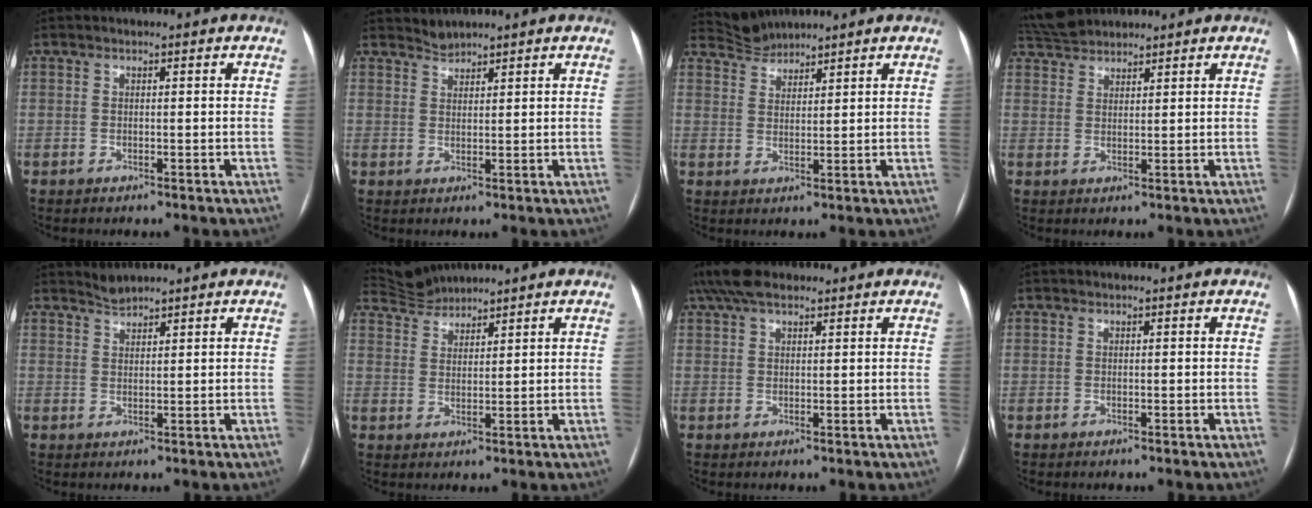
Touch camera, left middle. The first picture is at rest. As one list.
[{"total": 1.7, "force": [1.6, 0.0, -0.4], "torque": [0.003, 0.005, 0.034]}, {"total": 4.2, "force": [4.1, 0.4, -0.7], "torque": [0.006, 0.013, 0.083]}, {"total": 5.3, "force": [5.1, 1.1, 0.7], "torque": [-0.020, 0.030, 0.098]}, {"total": 1.8, "force": [1.7, -0.1, -0.2], "torque": [-0.001, 0.004, 0.038]}, {"total": 4.5, "force": [4.5, 0.2, -0.5], "torque": [-0.001, 0.018, 0.091]}, {"total": 6.3, "force": [4.8, 2.2, 3.4], "torque": [-0.072, 0.036, 0.092]}, {"total": 0.0}]